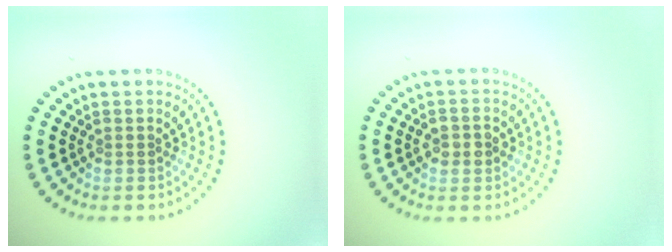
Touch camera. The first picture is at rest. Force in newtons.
{"total": 2.0, "press": 1.9, "slide": 0.3}